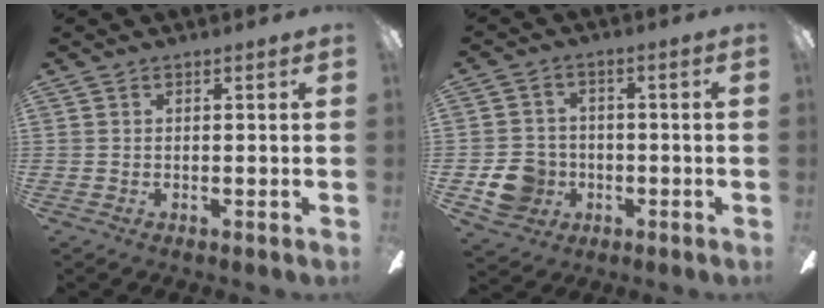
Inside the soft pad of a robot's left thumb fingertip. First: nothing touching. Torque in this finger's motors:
{"motor_torque": [-0.09, 0.13, 0.23, -0.21, 0.01]}